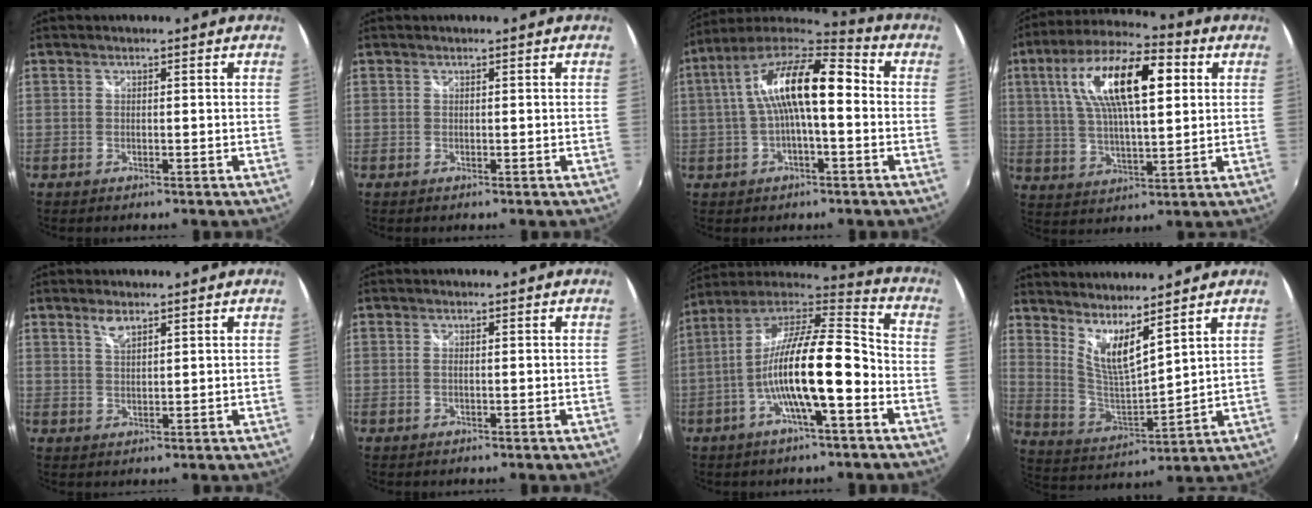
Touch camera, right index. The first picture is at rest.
{"total": 0.0}
{"total": 15.7, "force": [1.0, 4.9, 14.8], "torque": [-0.270, 0.026, 0.006]}
{"total": 17.9, "force": [5.5, 6.4, 15.8], "torque": [-0.286, 0.027, 0.092]}
{"total": 2.8, "force": [2.0, 1.0, 1.7], "torque": [-0.029, 0.001, 0.036]}
{"total": 0.7, "force": [-0.1, 0.1, 0.7], "torque": [-0.015, 0.000, -0.004]}
{"total": 17.9, "force": [-5.3, 3.5, 16.7], "torque": [-0.297, -0.006, -0.100]}
{"total": 9.5, "force": [7.1, 1.2, 6.1], "torque": [-0.108, -0.019, 0.137]}